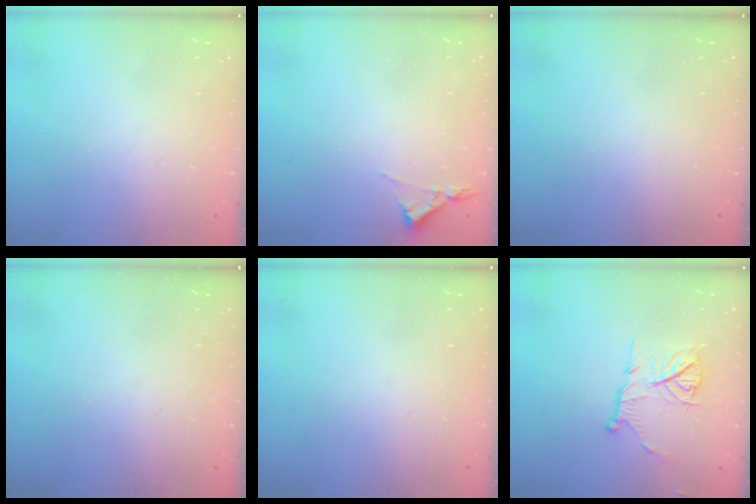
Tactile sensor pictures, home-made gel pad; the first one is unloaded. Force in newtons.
{"total": 3.2, "press": 3.2, "slide": 0.5}
{"total": 0.0}
{"total": 0.0}
{"total": 0.0}
{"total": 10.3, "press": 10.3, "slide": 0.6}